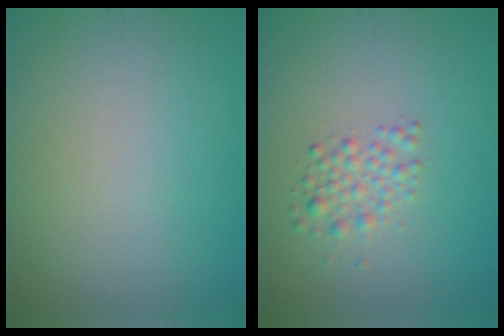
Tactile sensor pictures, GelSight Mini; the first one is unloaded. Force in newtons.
{"total": 2.0, "press": 2.0, "slide": 0.1}